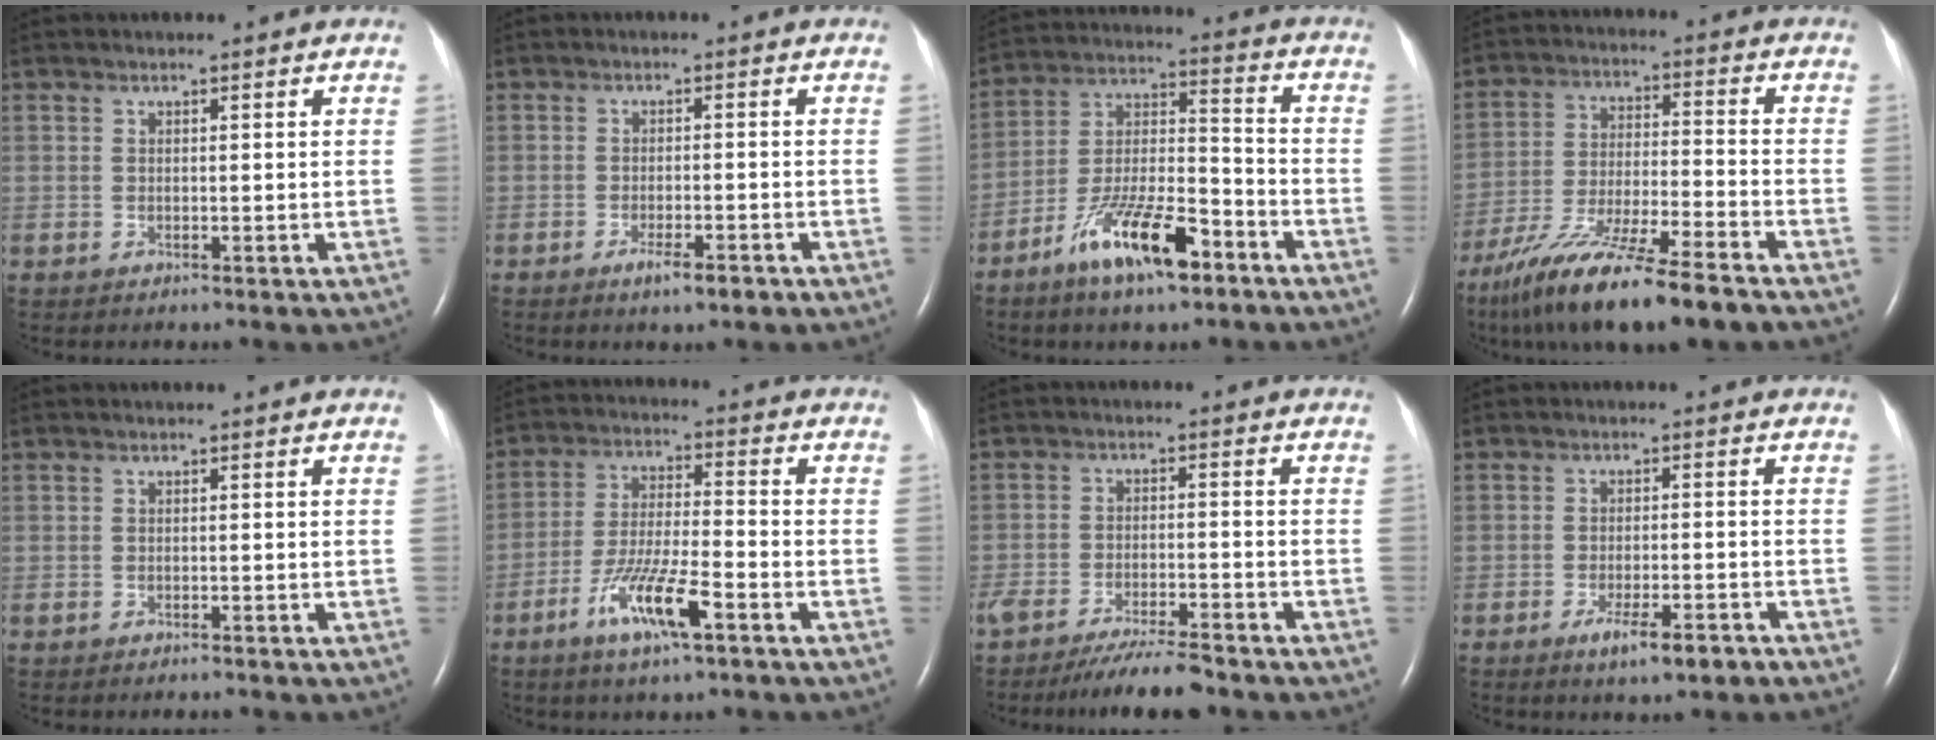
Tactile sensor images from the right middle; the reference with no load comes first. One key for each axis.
{"total": 3.2, "fx": -2.2, "fy": 0.6, "fz": 2.4, "tx": -0.041, "ty": -0.004, "tz": -0.033}
{"total": 13.3, "fx": -8.1, "fy": 3.4, "fz": 10.0, "tx": -0.193, "ty": -0.004, "tz": -0.145}
{"total": 16.5, "fx": -12.5, "fy": 0.9, "fz": 10.8, "tx": -0.199, "ty": -0.041, "tz": -0.220}
{"total": 0.9, "fx": -0.8, "fy": 0.1, "fz": 0.3, "tx": -0.011, "ty": -0.002, "tz": -0.011}
{"total": 9.5, "fx": -5.1, "fy": 1.2, "fz": 8.0, "tx": -0.162, "ty": -0.012, "tz": -0.095}
{"total": 8.4, "fx": -7.4, "fy": 0.8, "fz": 4.0, "tx": -0.063, "ty": -0.021, "tz": -0.120}
{"total": 5.1, "fx": -3.4, "fy": 0.8, "fz": 3.7, "tx": -0.066, "ty": -0.008, "tz": -0.052}